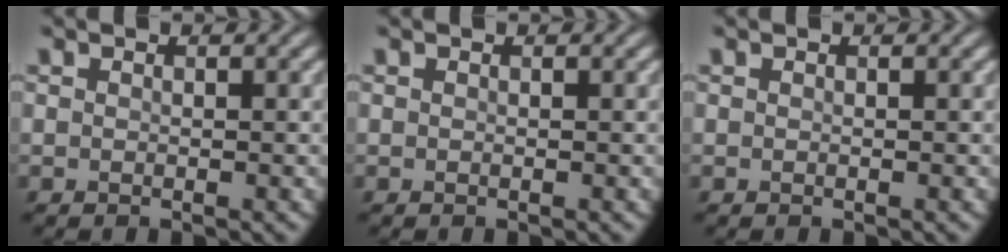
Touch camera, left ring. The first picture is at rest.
{"total": 0.0}
{"total": 0.0}